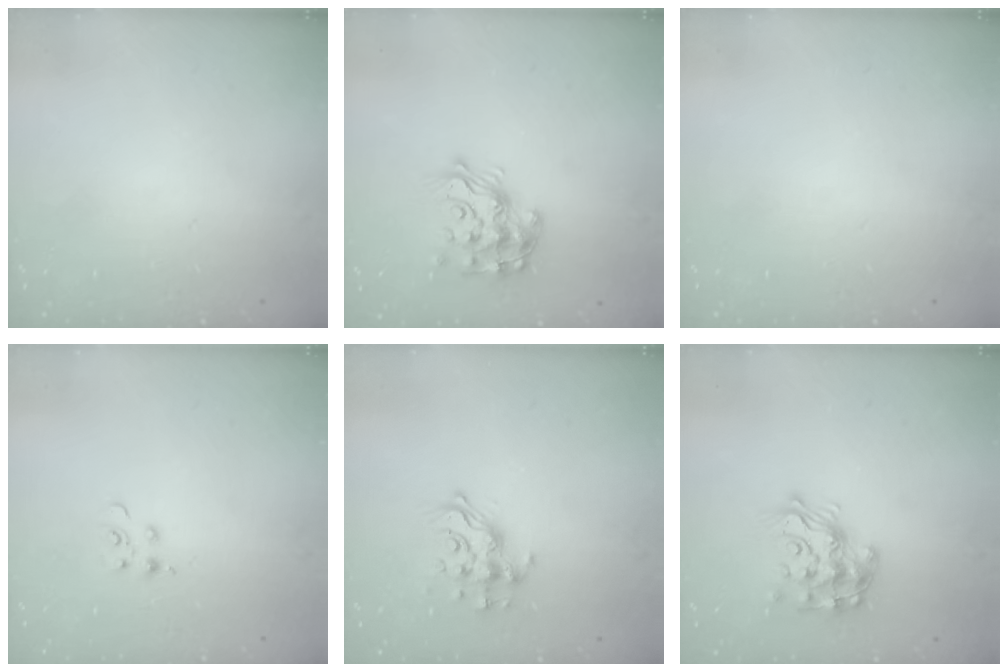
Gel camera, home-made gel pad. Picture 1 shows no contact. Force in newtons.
{"total": 16.4, "press": 16.4, "slide": 1.1}
{"total": 0.0}
{"total": 4.3, "press": 4.3, "slide": 0.5}
{"total": 12.5, "press": 12.5, "slide": 1.0}
{"total": 16.4, "press": 16.4, "slide": 1.1}